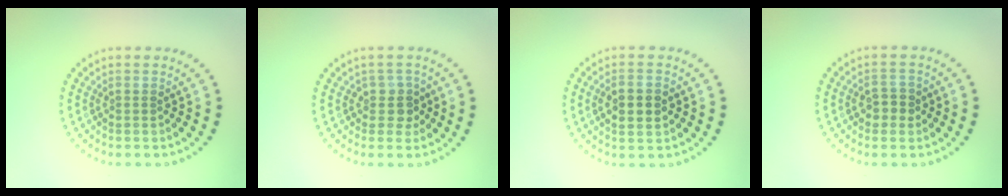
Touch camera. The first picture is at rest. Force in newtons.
{"total": 1.9, "press": 1.6, "slide": 1.0}
{"total": 2.7, "press": 2.7, "slide": 0.3}
{"total": 1.9, "press": 1.8, "slide": 0.3}